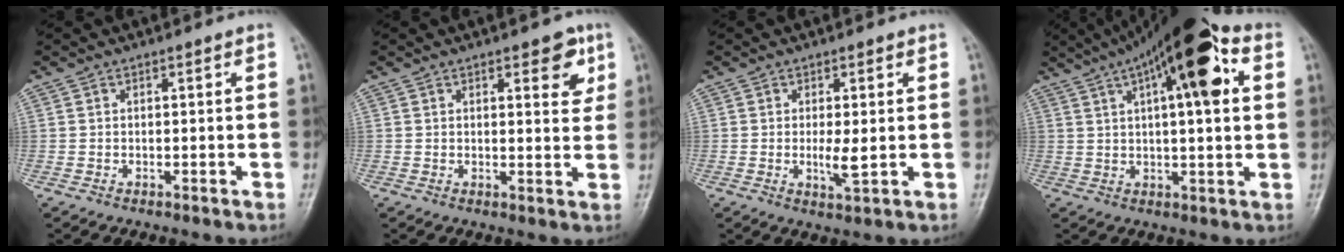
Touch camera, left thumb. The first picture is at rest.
{"total": 5.6, "force": [2.7, 2.4, 4.2], "torque": [-0.030, -0.012, 0.028]}
{"total": 3.8, "force": [-0.1, 0.9, 3.7], "torque": [-0.068, -0.011, -0.001]}
{"total": 19.0, "force": [6.9, 6.1, 16.6], "torque": [-0.246, 0.024, 0.099]}